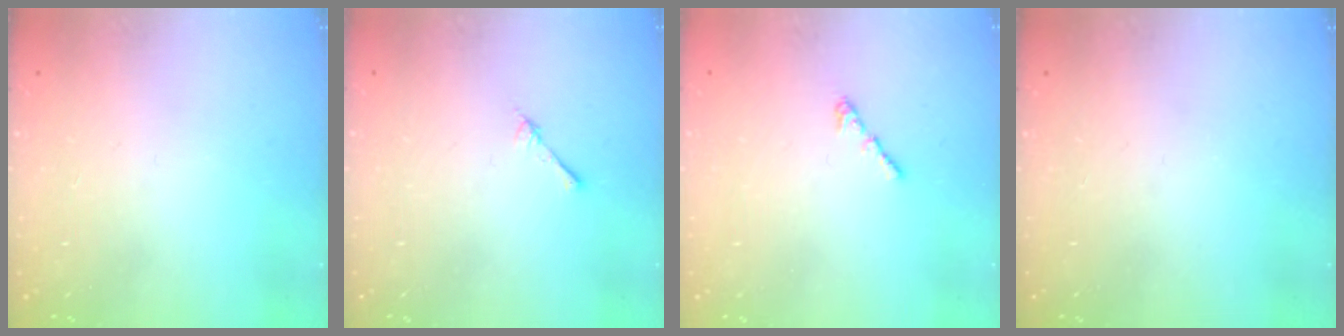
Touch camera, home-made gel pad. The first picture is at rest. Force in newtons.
{"total": 2.4, "press": 2.4, "slide": 0.3}
{"total": 1.3, "press": 1.2, "slide": 0.6}
{"total": 0.0}